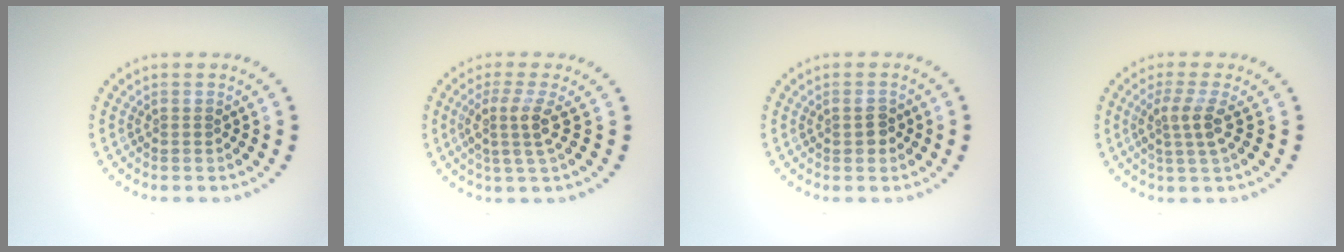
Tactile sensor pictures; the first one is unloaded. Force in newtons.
{"total": 2.8, "press": 2.1, "slide": 1.8}
{"total": 1.5, "press": 1.5, "slide": 0.1}
{"total": 2.5, "press": 2.0, "slide": 1.6}